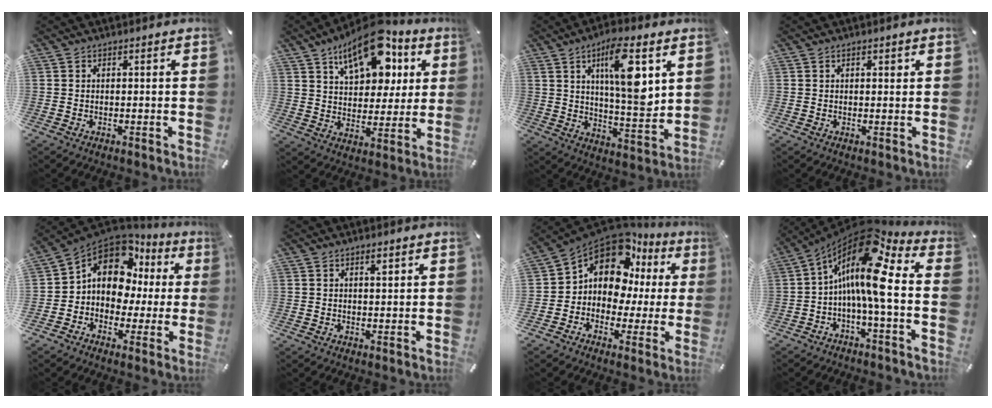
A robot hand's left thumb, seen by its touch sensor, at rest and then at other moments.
{"total": 17.4, "force": [9.7, 9.6, 10.8], "torque": [-0.162, -0.041, 0.168]}
{"total": 15.2, "force": [6.3, 4.9, 12.9], "torque": [-0.210, -0.026, 0.096]}
{"total": 1.0, "force": [0.5, 0.4, 0.8], "torque": [-0.016, 0.004, 0.007]}
{"total": 11.7, "force": [4.3, 9.0, 6.0], "torque": [-0.134, -0.033, 0.078]}
{"total": 1.5, "force": [0.8, 0.5, 1.2], "torque": [-0.017, -0.002, 0.011]}
{"total": 12.5, "force": [6.2, 8.7, 6.5], "torque": [-0.143, -0.056, 0.107]}
{"total": 16.4, "force": [1.3, 4.9, 15.6], "torque": [-0.293, -0.024, 0.006]}